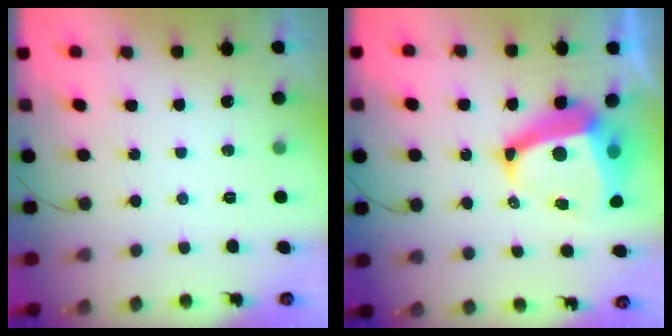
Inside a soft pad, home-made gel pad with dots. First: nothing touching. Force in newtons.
{"total": 13.8, "press": 13.7, "slide": 1.7}